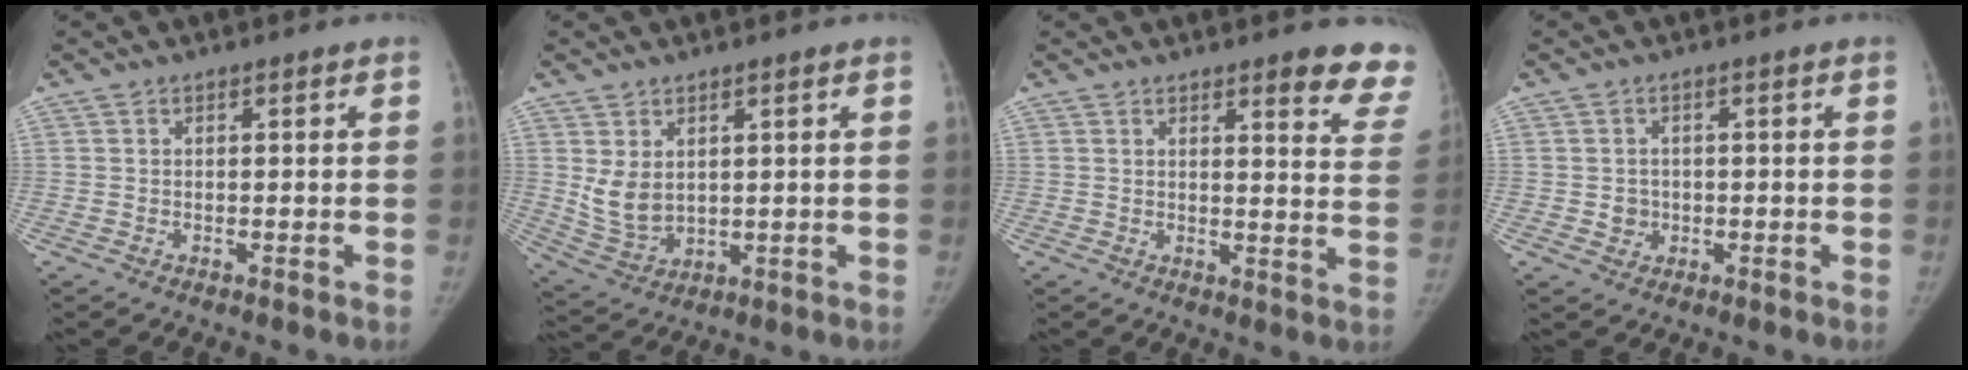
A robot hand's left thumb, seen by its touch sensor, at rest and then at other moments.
{"total": 6.6, "force": [1.8, 4.6, 4.5], "torque": [-0.072, -0.017, 0.055]}
{"total": 11.1, "force": [8.6, 2.7, 6.5], "torque": [-0.035, -0.046, 0.079]}
{"total": 2.6, "force": [-0.4, 2.5, 0.8], "torque": [0.003, 0.005, -0.003]}